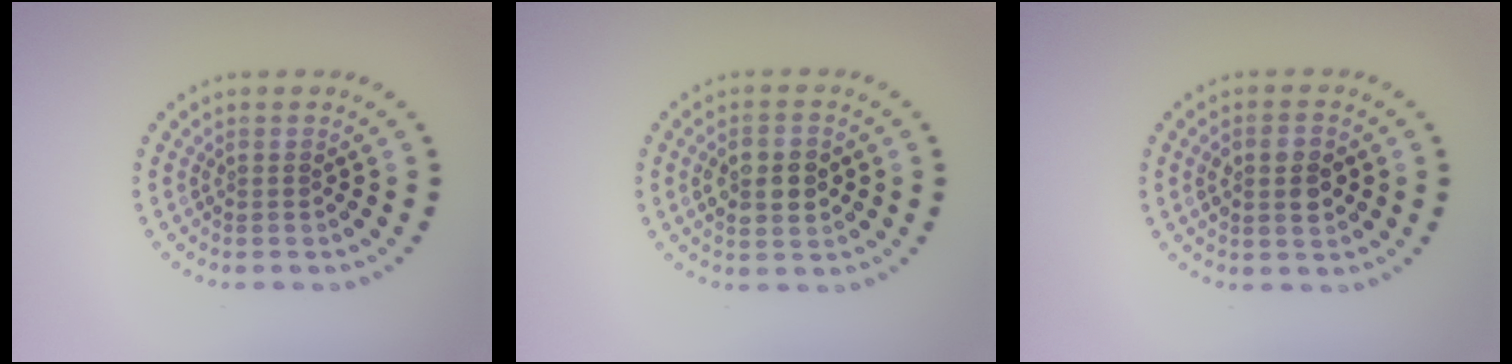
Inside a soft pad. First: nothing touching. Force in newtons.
{"total": 4.3, "press": 4.3, "slide": 0.2}
{"total": 2.8, "press": 2.8, "slide": 0.3}